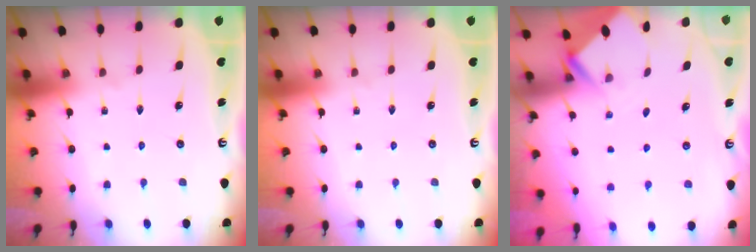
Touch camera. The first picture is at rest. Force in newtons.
{"total": 0.0}
{"total": 2.2, "press": 2.2, "slide": 0.1}